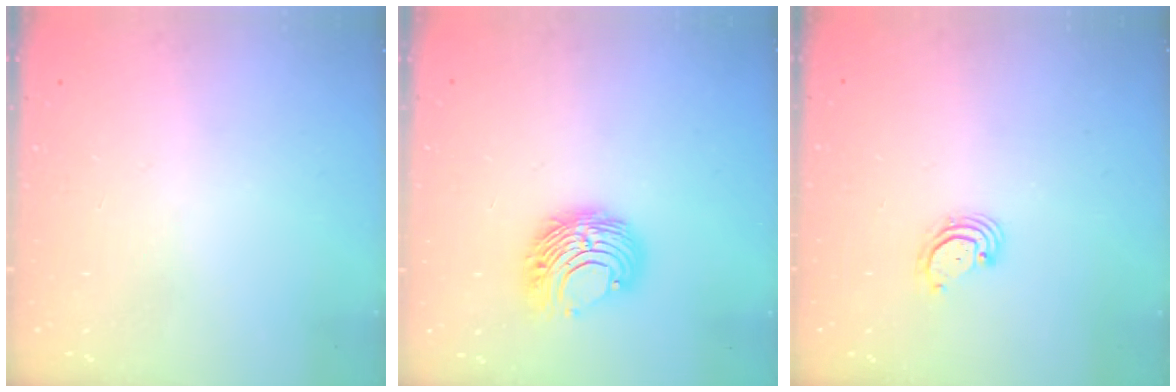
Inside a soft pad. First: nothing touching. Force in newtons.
{"total": 8.6, "press": 8.6, "slide": 0.5}
{"total": 3.0, "press": 3.0, "slide": 0.3}